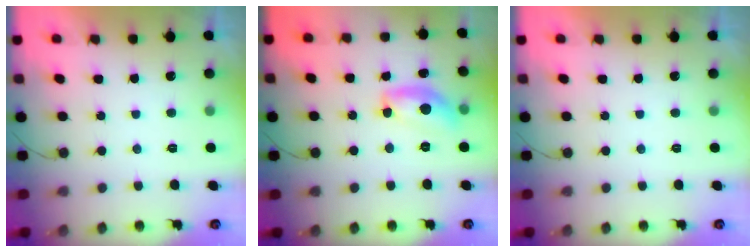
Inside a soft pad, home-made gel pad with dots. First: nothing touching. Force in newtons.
{"total": 13.5, "press": 13.5, "slide": 0.8}
{"total": 0.0}